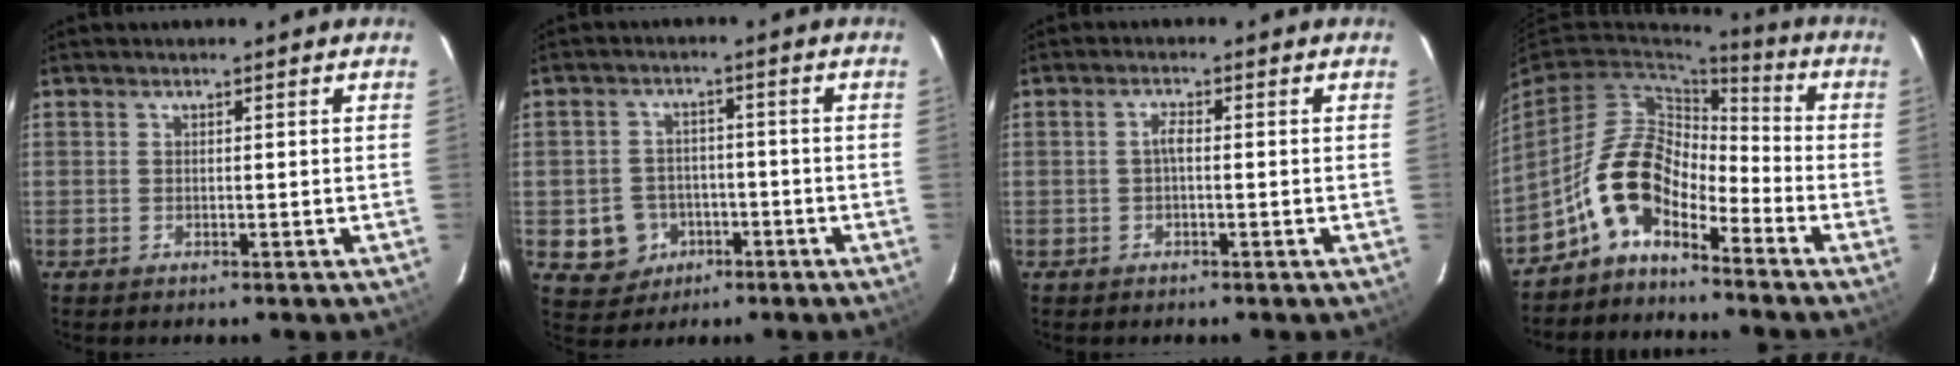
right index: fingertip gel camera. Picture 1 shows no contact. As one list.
[{"total": 7.3, "force": [-2.8, 6.5, 1.7], "torque": [-0.055, 0.016, -0.024]}, {"total": 1.6, "force": [-0.3, 0.5, 1.5], "torque": [-0.030, 0.007, -0.006]}, {"total": 10.3, "force": [-6.6, 4.8, 6.2], "torque": [-0.124, 0.023, -0.136]}]